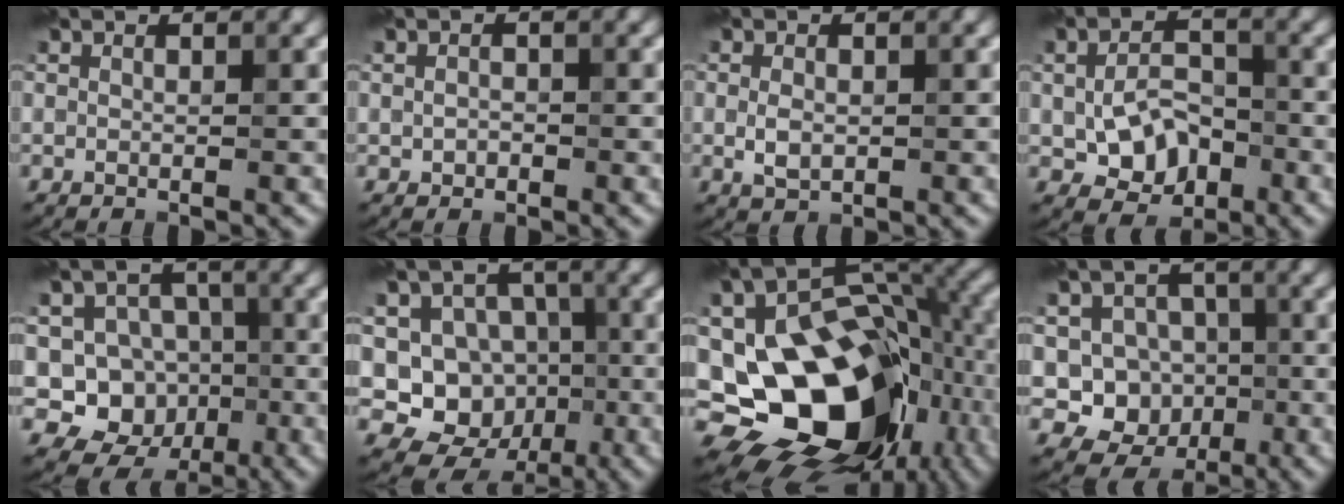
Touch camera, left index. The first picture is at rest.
{"total": 0.9, "force": [-0.3, 0.6, 0.6], "torque": [-0.016, -0.001, -0.006]}
{"total": 1.6, "force": [-0.4, 0.9, 1.3], "torque": [-0.029, -0.001, -0.005]}
{"total": 4.9, "force": [-1.7, 3.1, 3.5], "torque": [-0.065, -0.001, -0.026]}
{"total": 8.2, "force": [-2.0, 7.4, 2.9], "torque": [-0.047, 0.025, -0.055]}
{"total": 10.2, "force": [-2.3, 9.2, 3.6], "torque": [-0.077, 0.032, -0.051]}
{"total": 16.4, "force": [-3.8, 11.5, 11.1], "torque": [-0.180, -0.013, -0.056]}
{"total": 7.5, "force": [-1.4, 7.0, 2.2], "torque": [-0.038, 0.025, -0.044]}